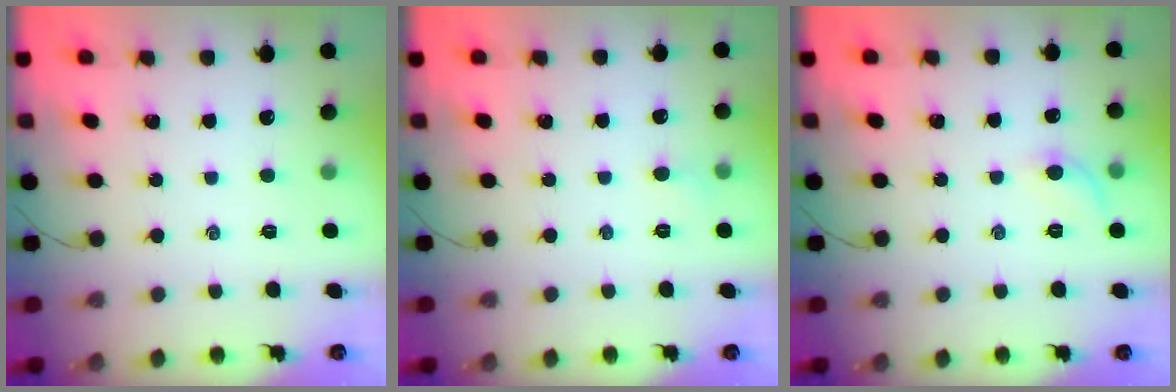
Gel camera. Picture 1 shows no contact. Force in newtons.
{"total": 2.8, "press": 2.6, "slide": 1.0}
{"total": 5.8, "press": 5.6, "slide": 1.4}